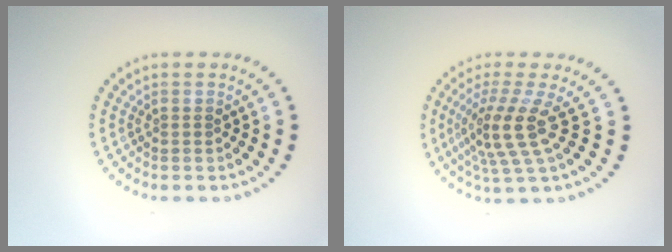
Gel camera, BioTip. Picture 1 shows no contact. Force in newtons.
{"total": 4.2, "press": 3.0, "slide": 2.9}